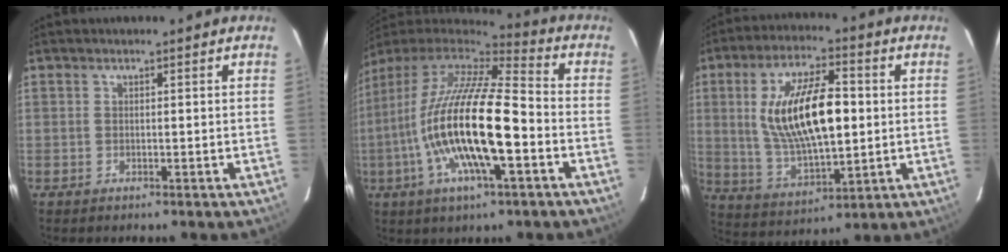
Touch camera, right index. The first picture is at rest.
{"total": 21.0, "force": [-5.1, 4.6, 19.8], "torque": [-0.361, -0.025, -0.101]}
{"total": 17.8, "force": [1.9, 7.3, 16.1], "torque": [-0.305, 0.003, 0.050]}